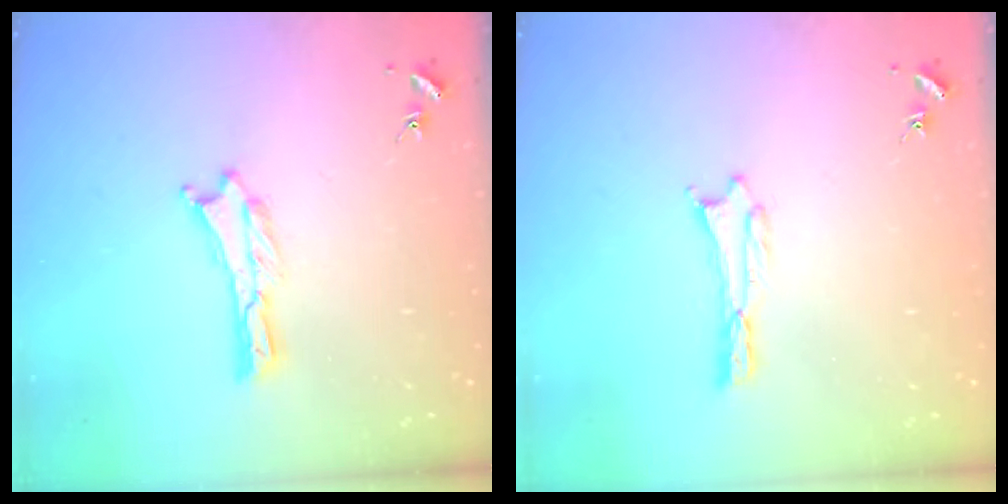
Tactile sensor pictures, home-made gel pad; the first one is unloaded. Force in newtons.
{"total": 0.7, "press": 0.7, "slide": 0.1}